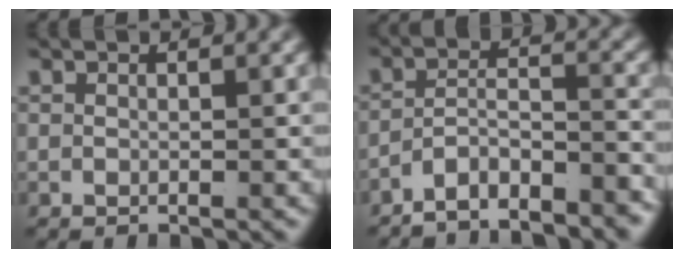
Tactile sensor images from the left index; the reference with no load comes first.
{"total": 7.0, "force": [-5.9, 2.8, 2.4], "torque": [-0.051, -0.025, -0.096]}